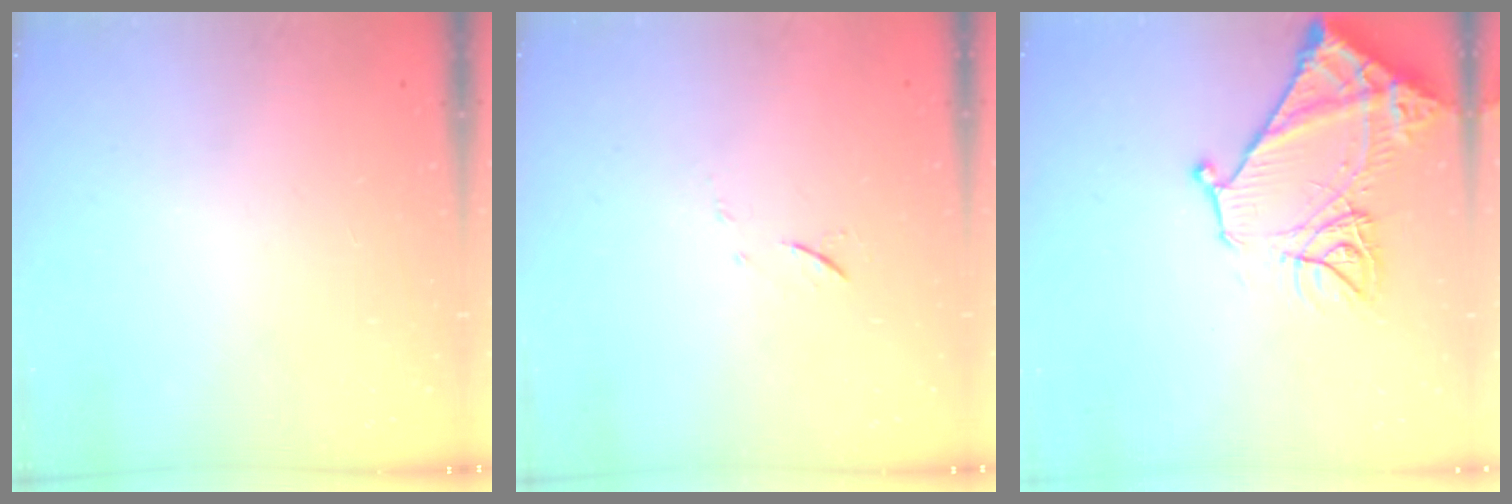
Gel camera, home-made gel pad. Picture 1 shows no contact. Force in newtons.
{"total": 5.2, "press": 5.1, "slide": 0.7}
{"total": 15.8, "press": 15.7, "slide": 1.5}